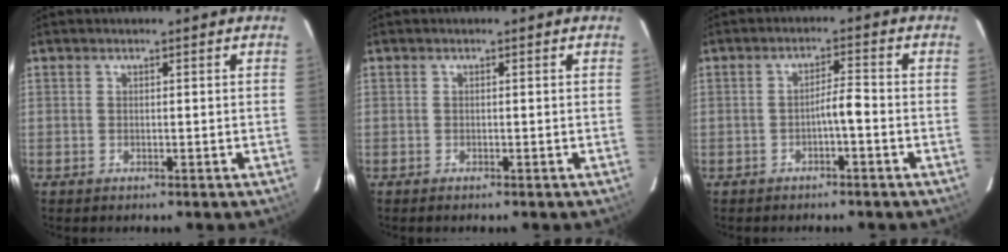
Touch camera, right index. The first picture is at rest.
{"total": 0.6, "force": [-0.5, 0.1, 0.3], "torque": [-0.008, -0.001, -0.008]}
{"total": 2.9, "force": [-1.2, 0.2, 2.6], "torque": [-0.039, 0.006, -0.021]}